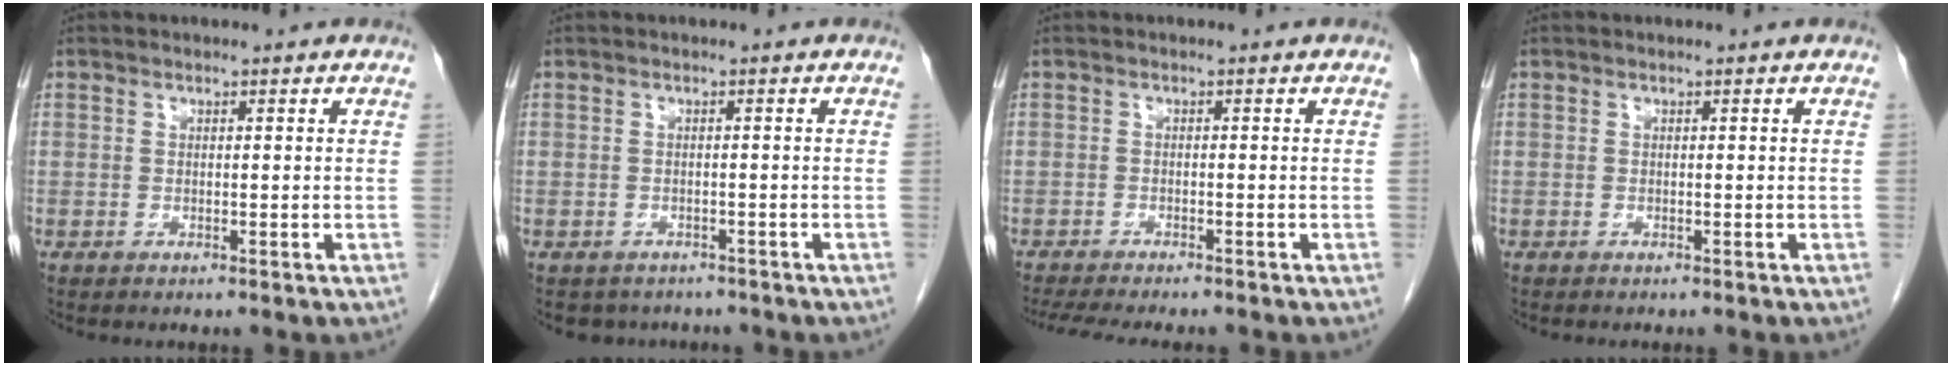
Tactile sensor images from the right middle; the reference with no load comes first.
{"total": 4.1, "force": [-3.5, 2.2, 0.3], "torque": [0.000, 0.006, -0.044]}
{"total": 9.3, "force": [-8.1, 1.3, 4.5], "torque": [-0.061, -0.012, -0.118]}
{"total": 0.7, "force": [-0.6, 0.1, 0.3], "torque": [-0.004, -0.001, -0.008]}